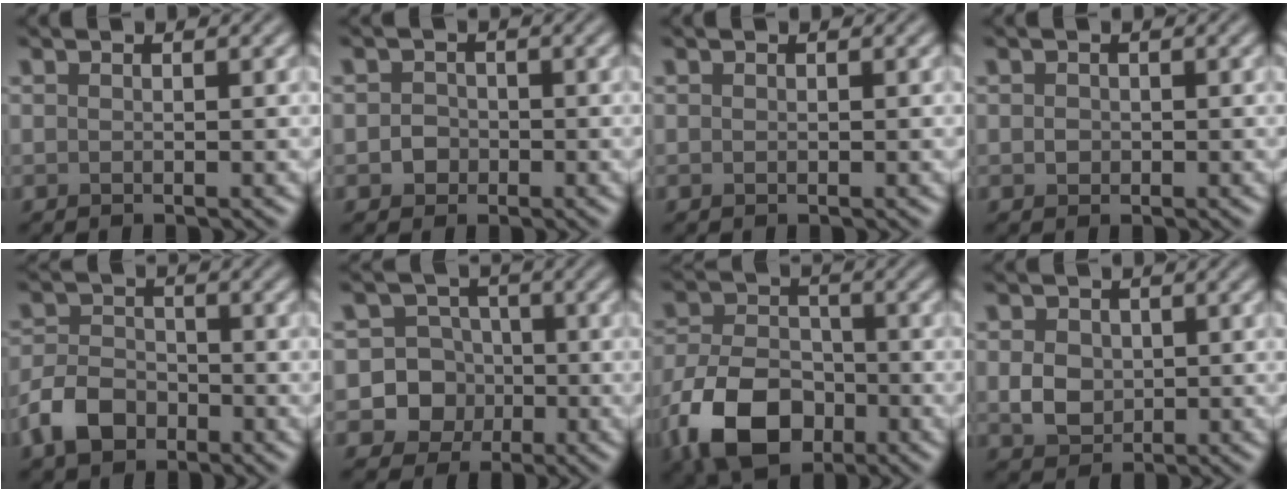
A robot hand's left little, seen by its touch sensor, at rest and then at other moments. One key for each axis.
{"total": 1.5, "fx": -0.4, "fy": 1.4, "fz": 0.5, "tx": -0.001, "ty": 0.000, "tz": -0.011}
{"total": 0.0}
{"total": 0.8, "fx": 0.0, "fy": 0.7, "fz": 0.3, "tx": -0.003, "ty": -0.002, "tz": -0.002}
{"total": 4.3, "fx": -2.4, "fy": 2.8, "fz": 2.1, "tx": -0.042, "ty": 0.000, "tz": -0.055}
{"total": 8.8, "fx": -1.9, "fy": 8.4, "fz": 1.7, "tx": -0.027, "ty": 0.012, "tz": -0.060}
{"total": 9.0, "fx": -4.1, "fy": 5.8, "fz": 5.5, "tx": -0.117, "ty": -0.012, "tz": -0.080}
{"total": 2.8, "fx": 0.2, "fy": 2.4, "fz": 1.5, "tx": -0.032, "ty": -0.003, "tz": 0.001}